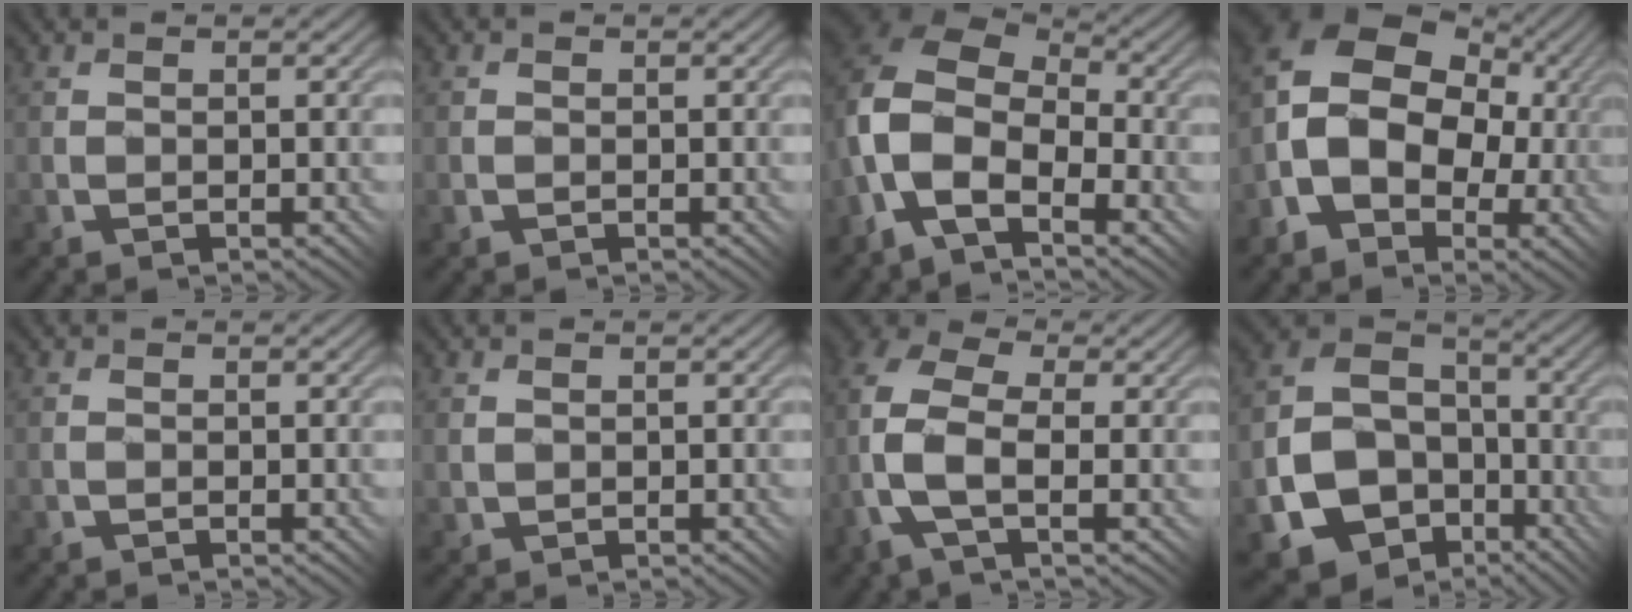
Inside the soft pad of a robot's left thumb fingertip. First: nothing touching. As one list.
[{"total": 1.0, "force": [-0.2, 1.0, 0.0], "torque": [-0.001, -0.002, -0.005]}, {"total": 13.2, "force": [-4.3, 8.8, 8.9], "torque": [-0.206, -0.029, -0.067]}, {"total": 13.3, "force": [-1.0, 10.2, 8.5], "torque": [-0.157, -0.002, -0.023]}, {"total": 0.0}, {"total": 1.4, "force": [0.5, 1.2, 0.6], "torque": [-0.016, -0.004, 0.010]}, {"total": 8.6, "force": [-1.2, 4.5, 7.2], "torque": [-0.193, 0.013, -0.043]}, {"total": 15.8, "force": [-6.9, 12.4, 6.9], "torque": [-0.162, -0.055, -0.117]}]